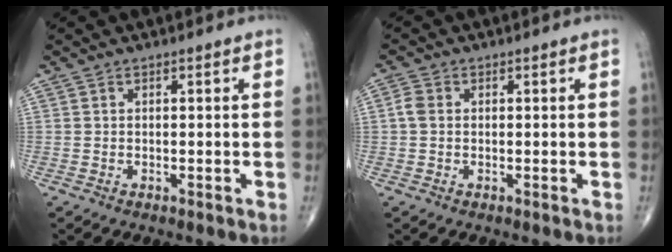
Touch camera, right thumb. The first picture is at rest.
{"total": 2.2, "force": [0.1, 1.7, 1.4], "torque": [-0.029, 0.007, -0.001]}